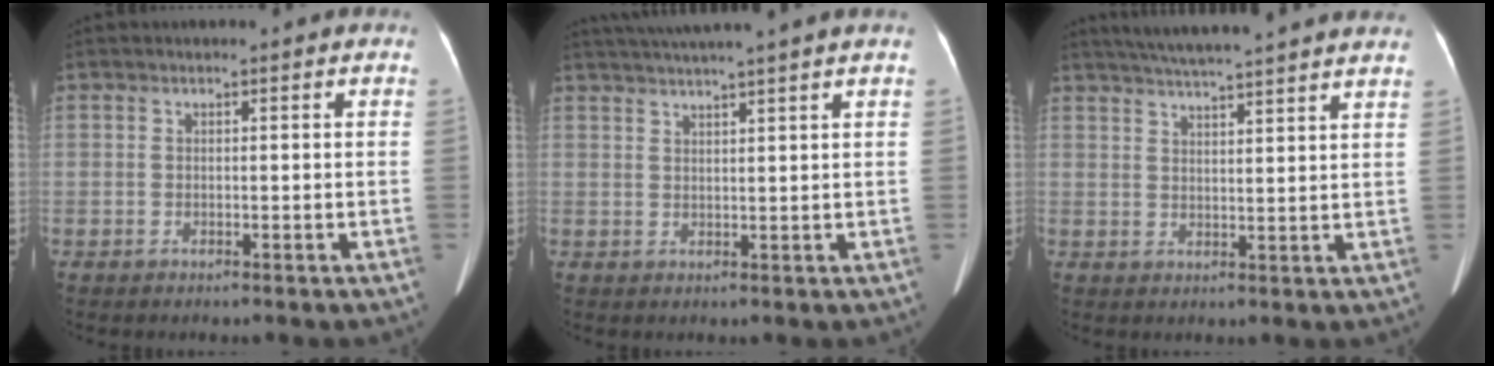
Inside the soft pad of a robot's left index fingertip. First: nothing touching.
{"total": 8.4, "force": [7.2, -1.7, 4.1], "torque": [-0.065, 0.019, 0.100]}
{"total": 16.7, "force": [15.0, -0.2, 7.3], "torque": [-0.124, 0.014, 0.196]}